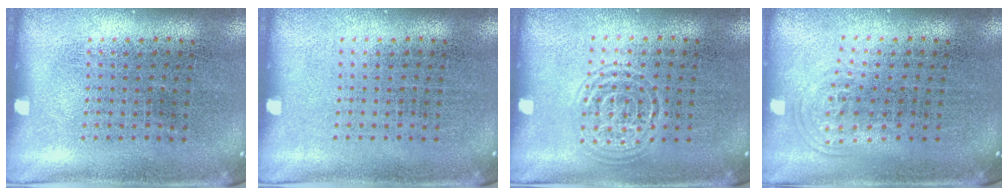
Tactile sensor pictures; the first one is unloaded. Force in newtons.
{"total": 0.0}
{"total": 1.3, "press": 1.3, "slide": 0.1}
{"total": 1.1, "press": 0.7, "slide": 0.7}